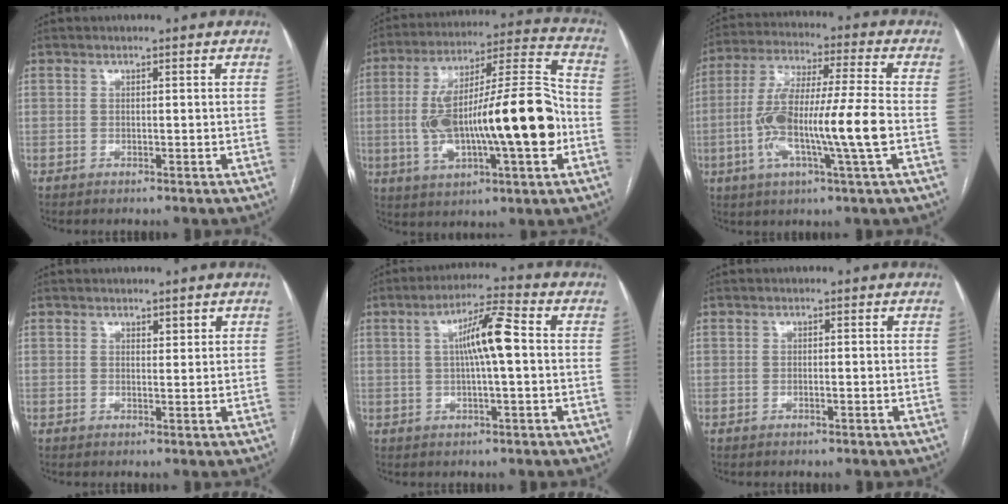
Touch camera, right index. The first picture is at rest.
{"total": 22.9, "force": [-3.2, 4.3, 22.3], "torque": [-0.385, 0.023, -0.042]}
{"total": 15.5, "force": [-3.0, 0.5, 15.2], "torque": [-0.295, 0.002, -0.062]}
{"total": 1.3, "force": [0.9, 0.5, 0.6], "torque": [-0.009, -0.001, 0.014]}
{"total": 7.8, "force": [0.8, 0.6, 7.7], "torque": [-0.139, 0.016, 0.009]}
{"total": 0.6, "force": [-0.2, 0.1, 0.5], "torque": [-0.010, -0.001, -0.002]}